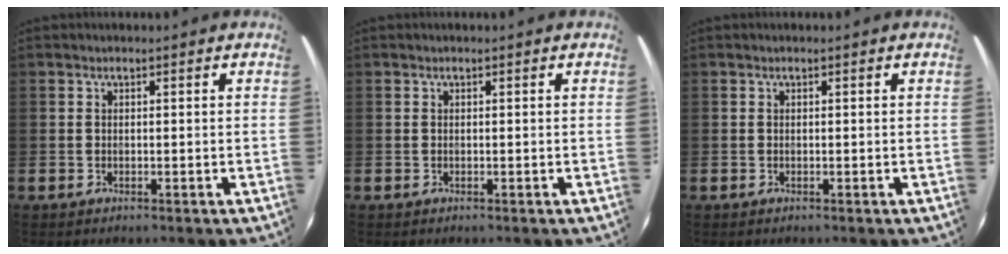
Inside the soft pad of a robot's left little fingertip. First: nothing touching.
{"total": 0.0}
{"total": 0.0}